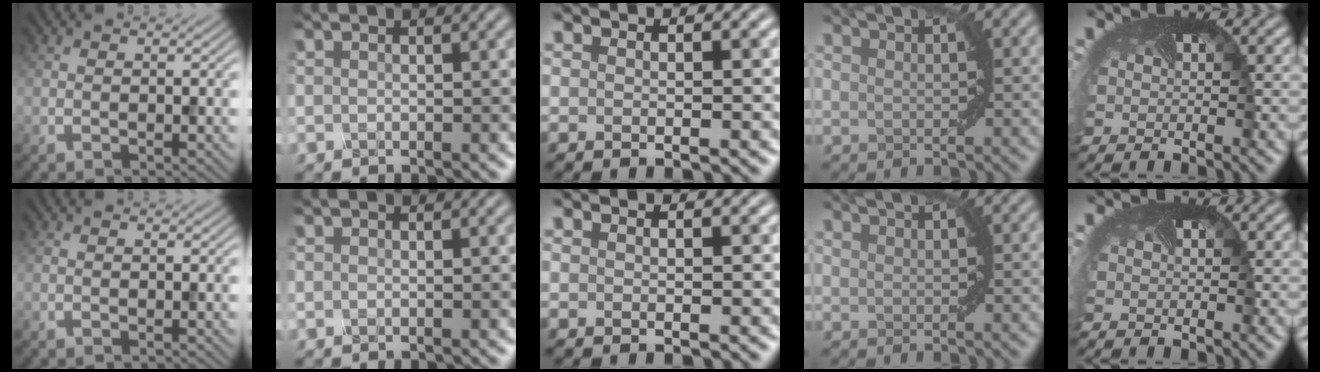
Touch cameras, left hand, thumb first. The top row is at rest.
{}